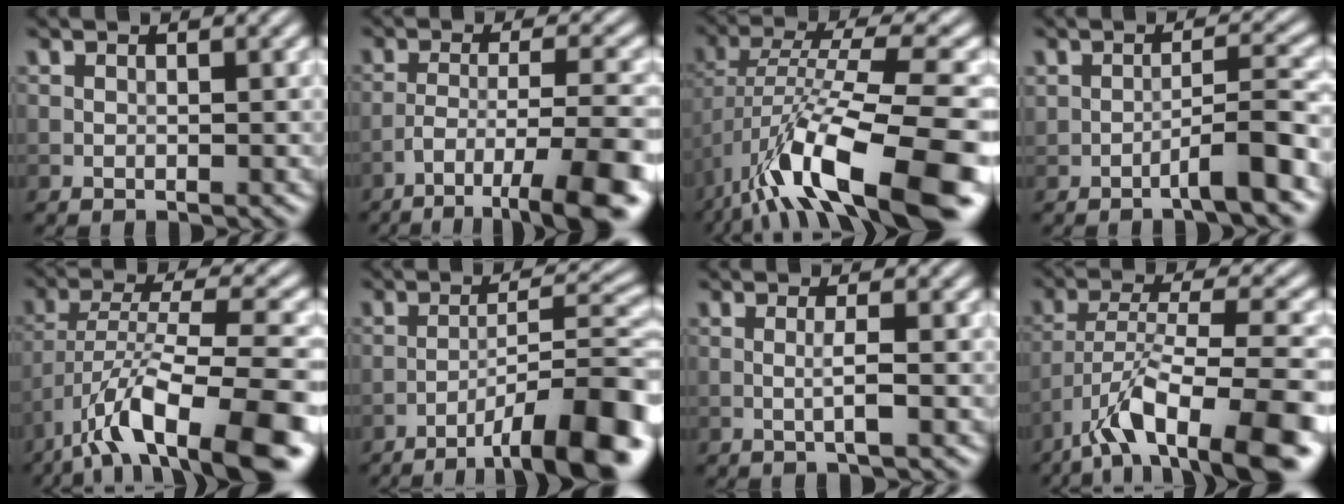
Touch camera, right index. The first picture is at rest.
{"total": 8.8, "force": [-5.3, 1.8, 6.8], "torque": [-0.107, 0.004, -0.080]}
{"total": 13.2, "force": [-6.7, 3.9, 10.7], "torque": [-0.191, 0.015, -0.117]}
{"total": 3.5, "force": [-2.0, 0.3, 2.9], "torque": [-0.045, 0.018, -0.039]}
{"total": 11.0, "force": [-6.7, 2.9, 8.2], "torque": [-0.135, 0.013, -0.122]}
{"total": 11.6, "force": [-7.2, 2.4, 8.8], "torque": [-0.131, 0.016, -0.109]}
{"total": 1.5, "force": [-0.1, 0.1, 1.5], "torque": [-0.029, 0.001, -0.007]}
{"total": 9.9, "force": [-6.2, 2.6, 7.3], "torque": [-0.119, 0.006, -0.113]}